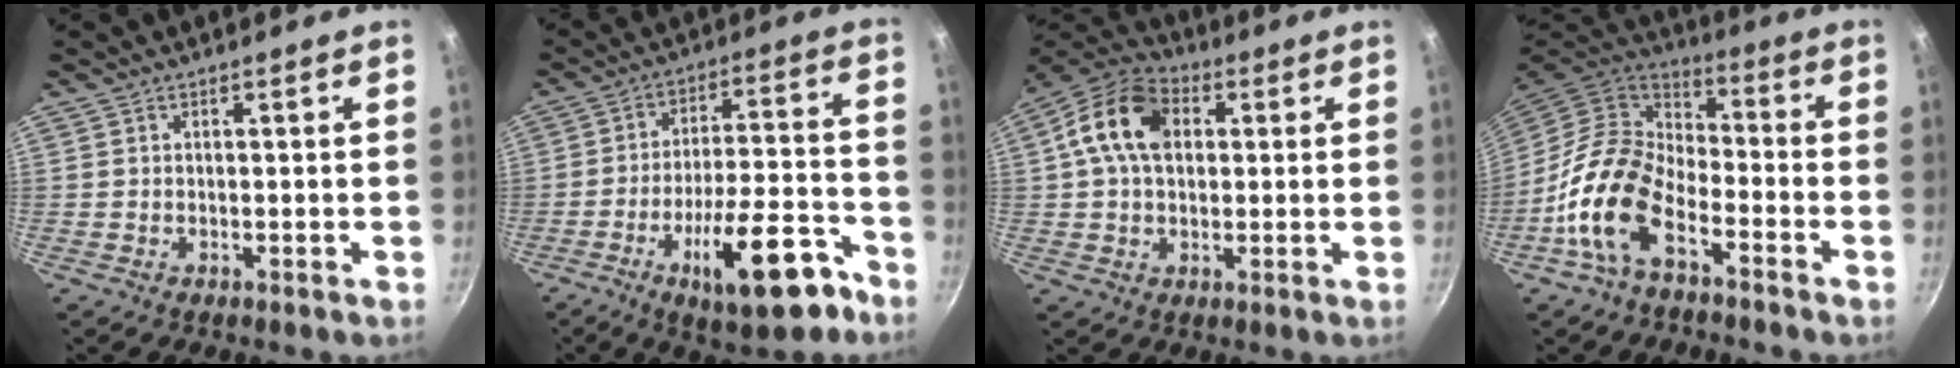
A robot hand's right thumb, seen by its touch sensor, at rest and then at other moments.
{"total": 17.5, "force": [-9.5, 5.8, 13.5], "torque": [-0.177, 0.061, -0.135]}
{"total": 13.6, "force": [2.8, 9.3, 9.5], "torque": [-0.146, 0.018, 0.030]}
{"total": 14.8, "force": [-7.1, 8.3, 10.0], "torque": [-0.169, 0.054, -0.154]}